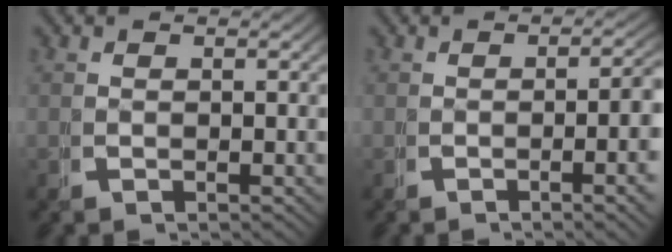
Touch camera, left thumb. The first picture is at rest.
{"total": 4.1, "force": [-0.8, 0.7, 4.0], "torque": [-0.054, 0.002, -0.012]}